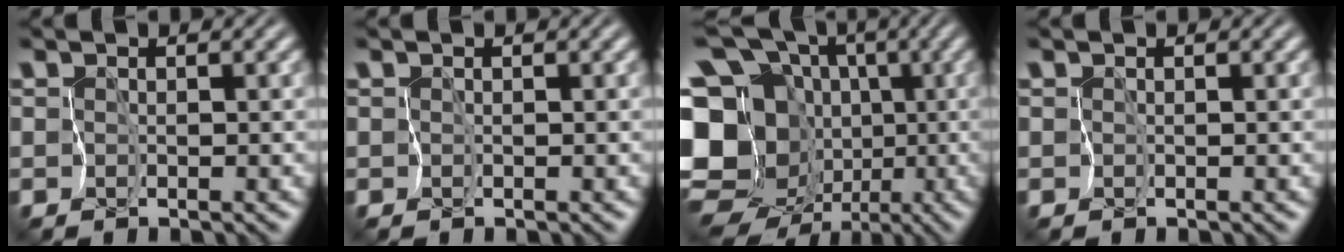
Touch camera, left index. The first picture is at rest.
{"total": 0.0}
{"total": 16.5, "force": [-2.9, 13.8, 8.6], "torque": [-0.187, 0.024, -0.071]}
{"total": 0.0}